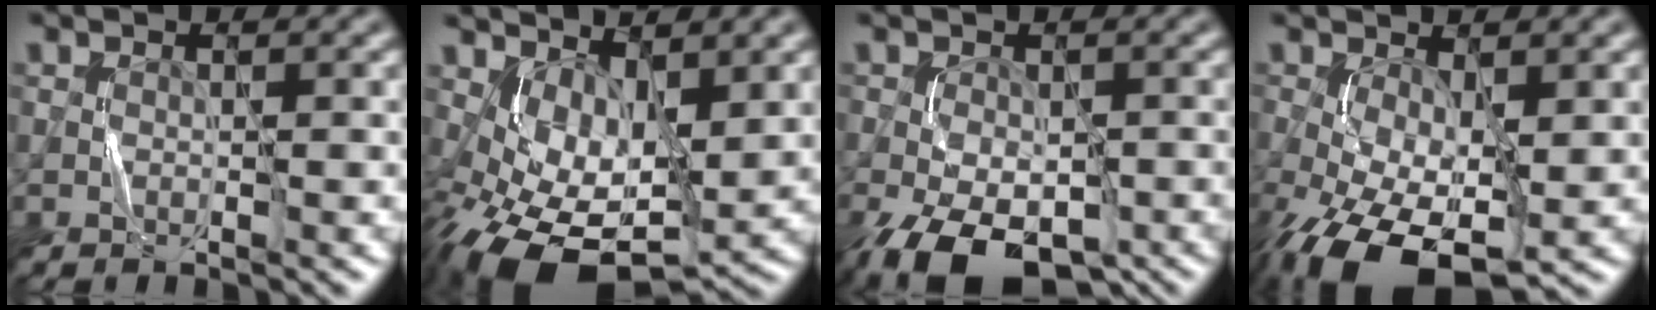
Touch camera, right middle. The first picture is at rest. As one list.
[{"total": 9.0, "force": [-1.5, 4.9, 7.4], "torque": [-0.140, -0.016, -0.017]}, {"total": 11.0, "force": [-6.6, 5.6, 6.7], "torque": [-0.130, -0.043, -0.093]}, {"total": 10.3, "force": [-3.3, 5.4, 8.1], "torque": [-0.173, -0.031, -0.047]}]